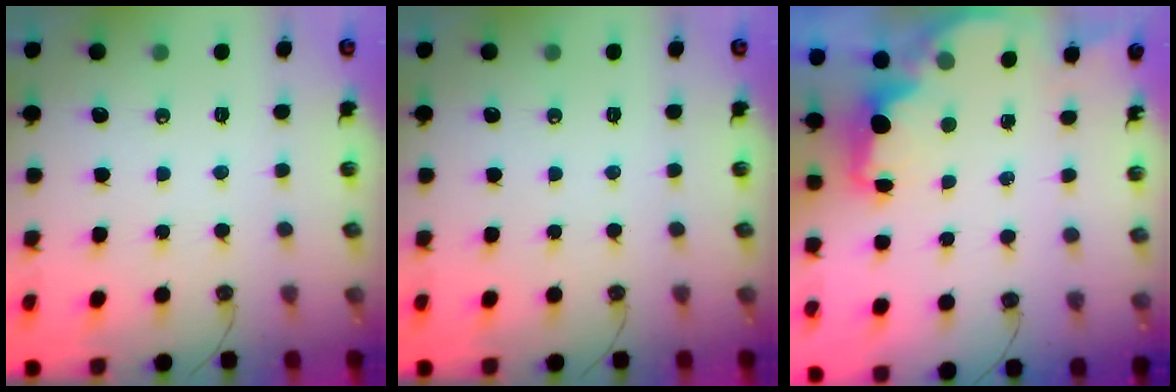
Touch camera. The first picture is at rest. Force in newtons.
{"total": 0.0}
{"total": 2.4, "press": 2.3, "slide": 0.8}